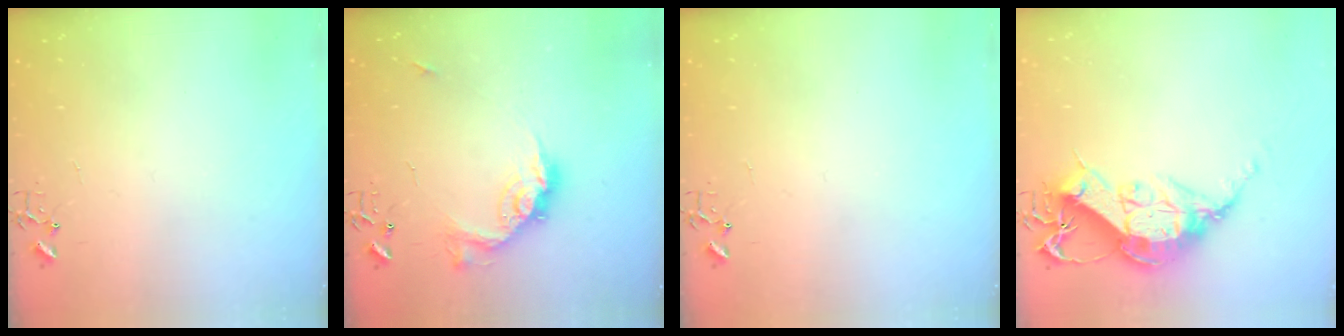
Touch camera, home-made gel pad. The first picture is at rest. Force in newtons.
{"total": 14.2, "press": 14.2, "slide": 1.3}
{"total": 0.0}
{"total": 15.7, "press": 15.6, "slide": 1.4}